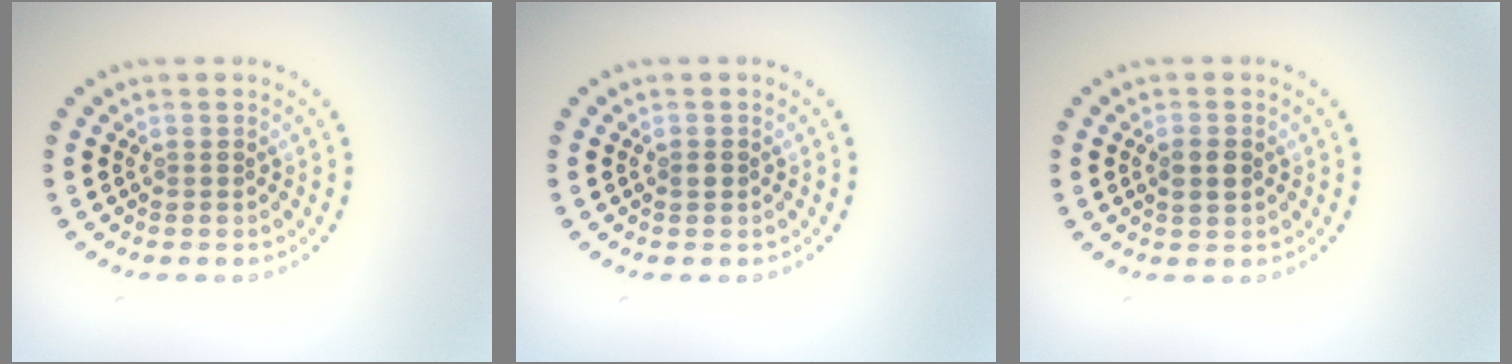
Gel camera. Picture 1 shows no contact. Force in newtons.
{"total": 0.7, "press": 0.7, "slide": 0.1}
{"total": 1.6, "press": 1.6, "slide": 0.1}